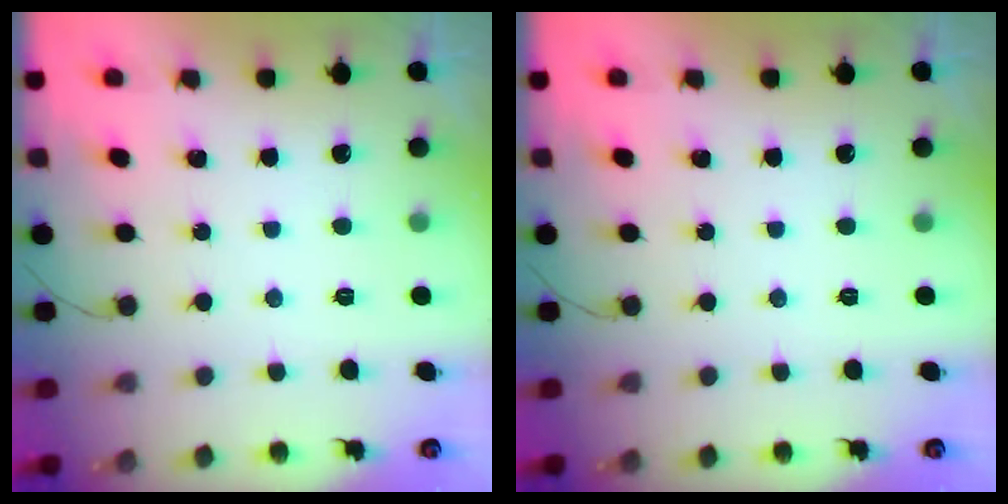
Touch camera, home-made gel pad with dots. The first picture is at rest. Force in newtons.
{"total": 0.0}